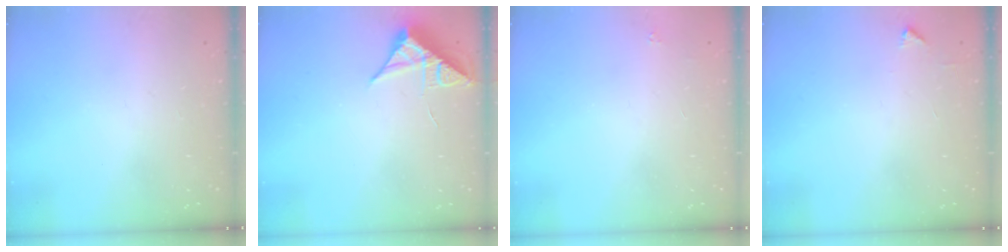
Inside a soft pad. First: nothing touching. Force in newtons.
{"total": 7.7, "press": 7.7, "slide": 0.4}
{"total": 1.6, "press": 1.5, "slide": 0.2}
{"total": 2.1, "press": 2.1, "slide": 0.3}